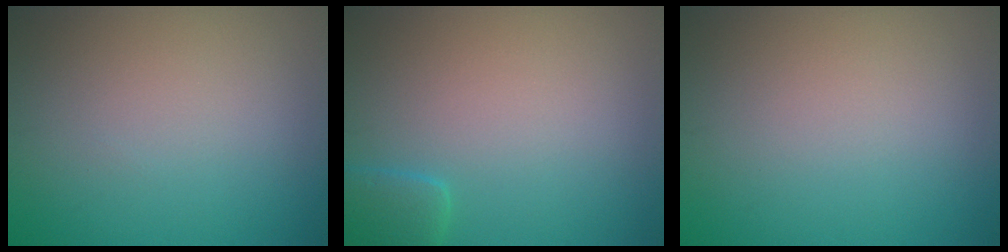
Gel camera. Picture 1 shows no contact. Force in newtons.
{"total": 2.3, "press": 2.3, "slide": 0.2}
{"total": 0.0}